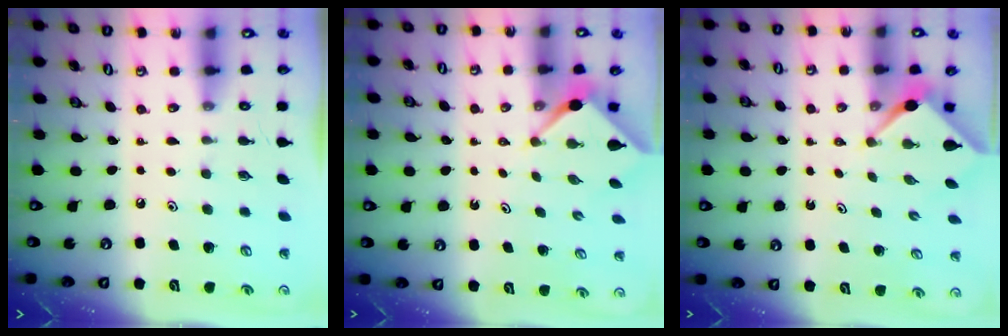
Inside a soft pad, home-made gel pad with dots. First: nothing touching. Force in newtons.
{"total": 2.4, "press": 2.4, "slide": 0.3}
{"total": 2.5, "press": 2.5, "slide": 0.2}